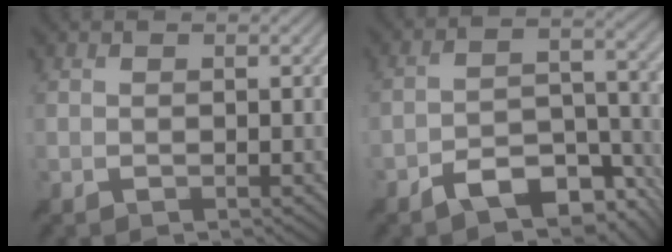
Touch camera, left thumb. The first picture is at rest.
{"total": 9.9, "force": [-7.0, 4.1, 5.6], "torque": [-0.082, 0.000, -0.126]}